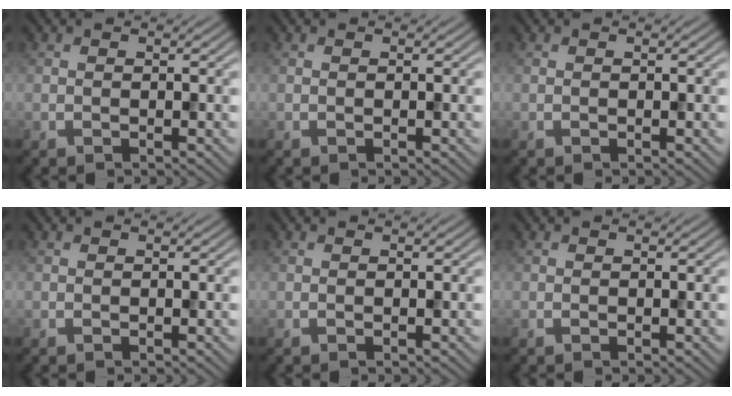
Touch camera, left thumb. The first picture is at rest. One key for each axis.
{"total": 0.0}
{"total": 0.0}
{"total": 0.0}
{"total": 0.0}
{"total": 0.0}